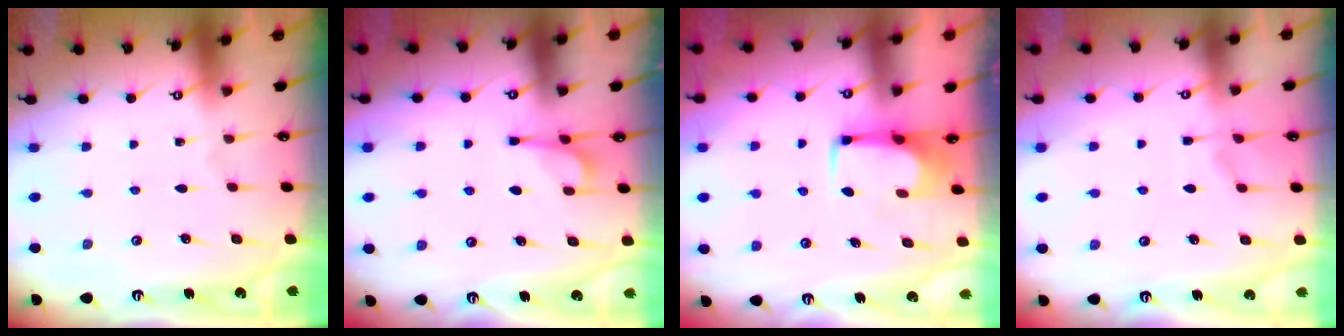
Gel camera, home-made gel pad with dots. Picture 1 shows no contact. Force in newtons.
{"total": 6.0, "press": 6.0, "slide": 0.7}
{"total": 0.8, "press": 0.8, "slide": 0.3}
{"total": 1.0, "press": 0.6, "slide": 0.8}